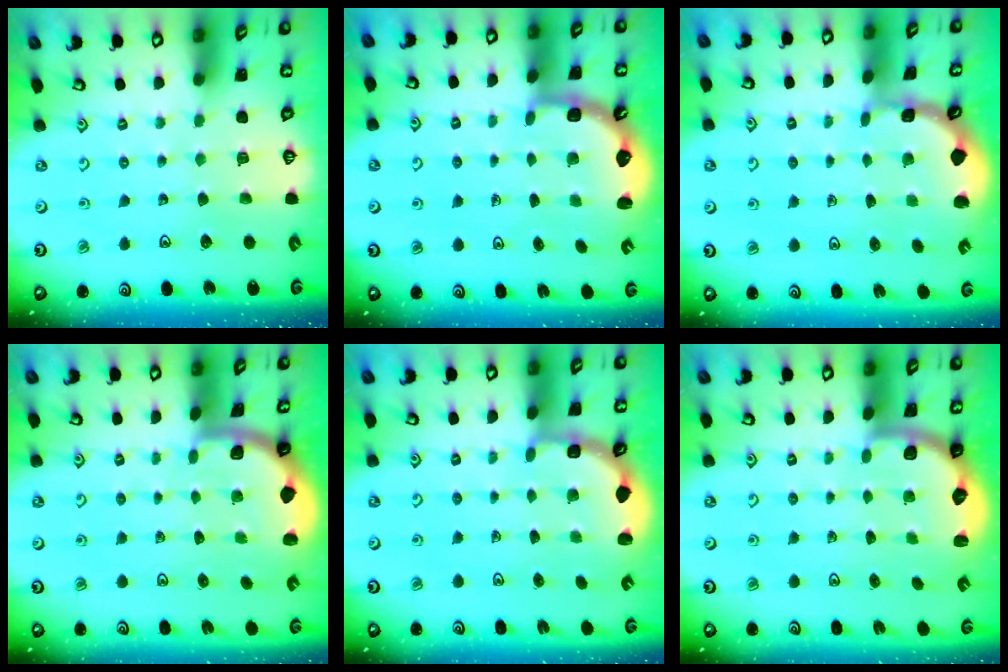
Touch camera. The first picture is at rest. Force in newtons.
{"total": 2.5, "press": 2.1, "slide": 1.3}
{"total": 1.1, "press": 1.1, "slide": 0.1}
{"total": 1.6, "press": 1.6, "slide": 0.1}
{"total": 2.9, "press": 2.5, "slide": 1.4}
{"total": 2.5, "press": 2.2, "slide": 1.3}